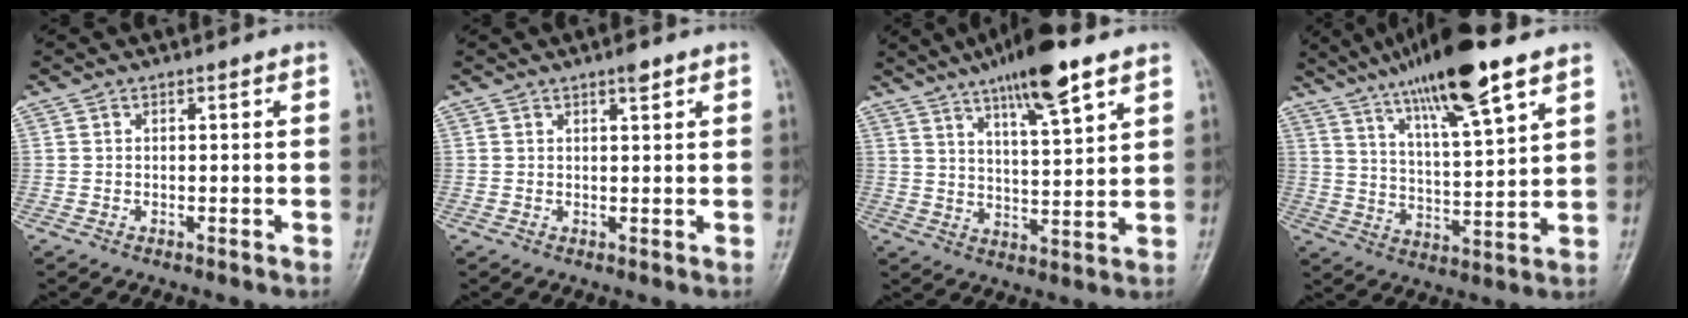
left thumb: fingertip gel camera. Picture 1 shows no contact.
{"total": 1.8, "force": [1.2, 0.5, 1.3], "torque": [-0.016, -0.005, 0.018]}
{"total": 13.2, "force": [8.4, 2.5, 9.9], "torque": [-0.152, -0.034, 0.139]}
{"total": 17.0, "force": [11.3, 2.3, 12.5], "torque": [-0.205, -0.046, 0.197]}